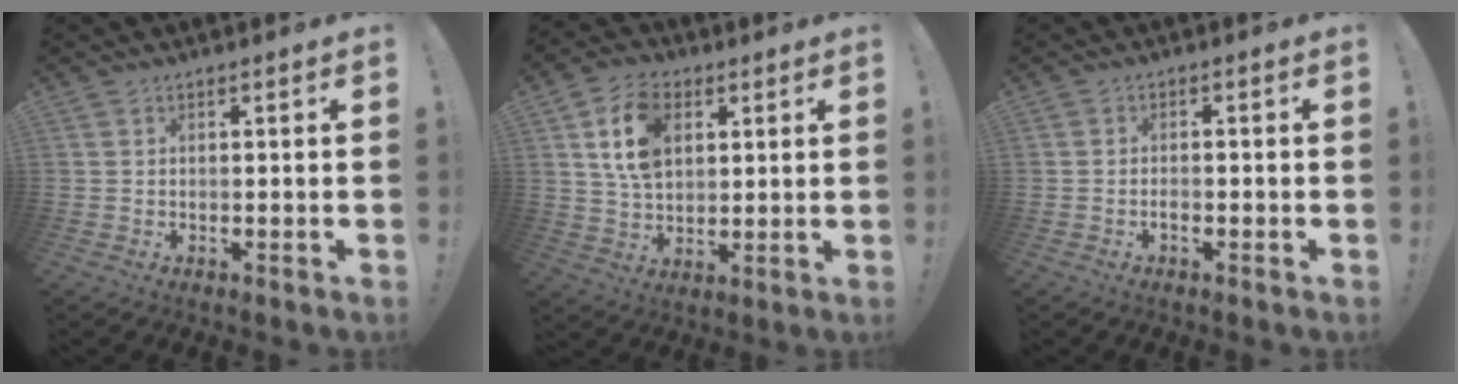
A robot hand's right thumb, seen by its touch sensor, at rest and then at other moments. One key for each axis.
{"total": 13.7, "fx": 5.1, "fy": 9.4, "fz": 8.7, "tx": -0.151, "ty": -0.003, "tz": 0.095}
{"total": 1.6, "fx": -1.0, "fy": 0.4, "fz": 1.2, "tx": -0.021, "ty": 0.002, "tz": -0.018}